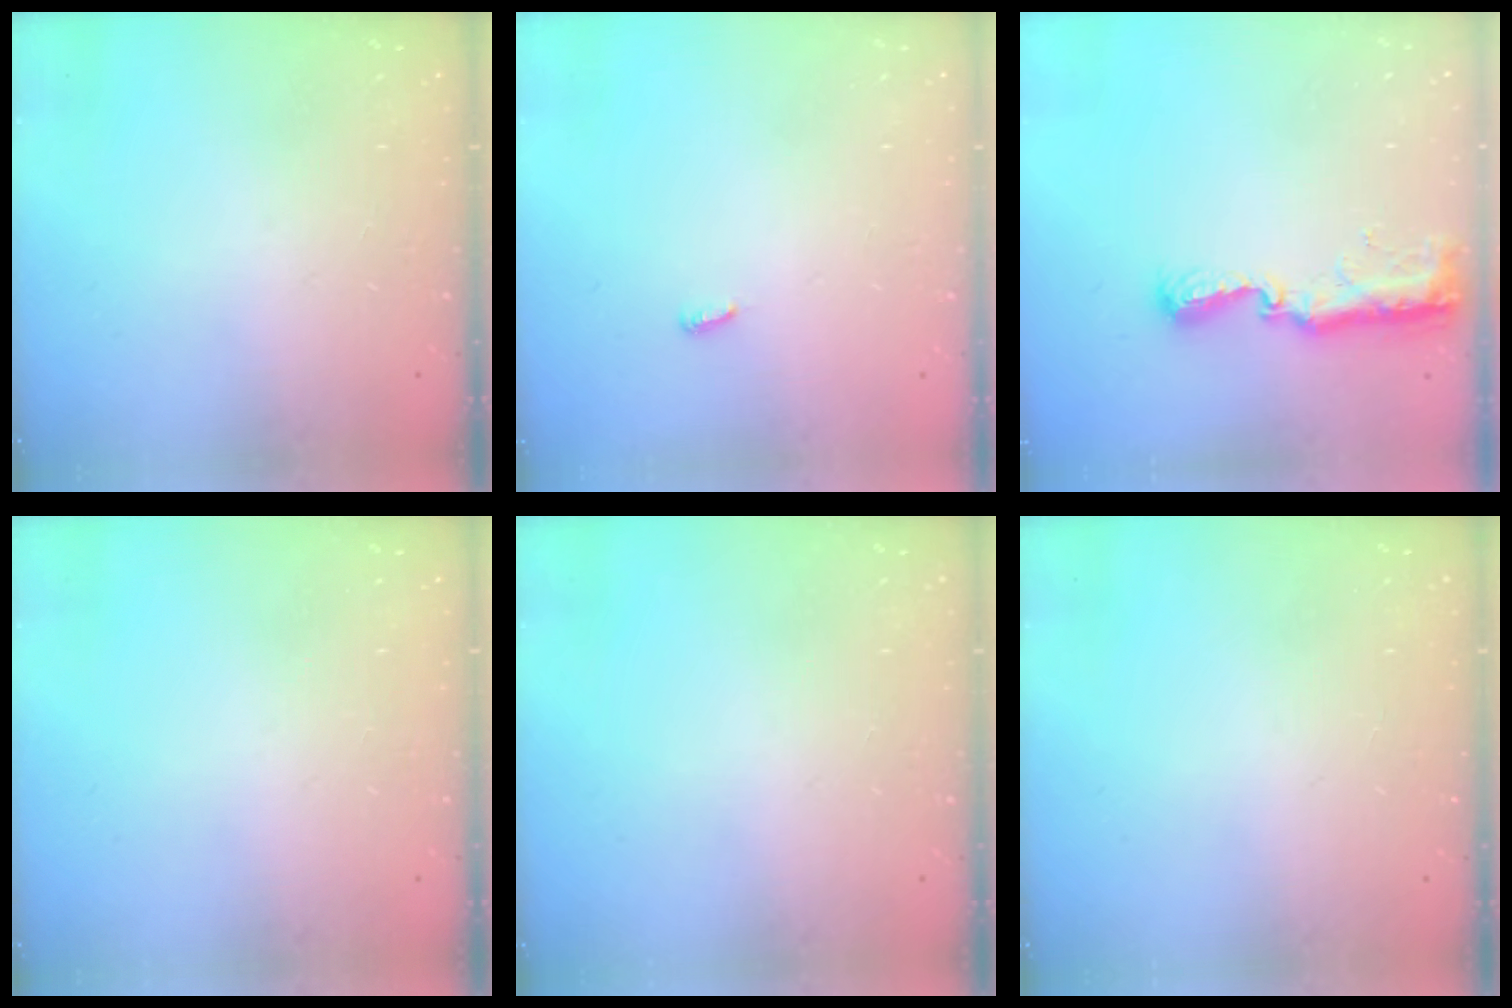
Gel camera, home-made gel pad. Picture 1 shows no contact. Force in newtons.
{"total": 2.9, "press": 2.9, "slide": 0.2}
{"total": 8.8, "press": 8.8, "slide": 0.9}
{"total": 0.0}
{"total": 0.0}
{"total": 0.0}